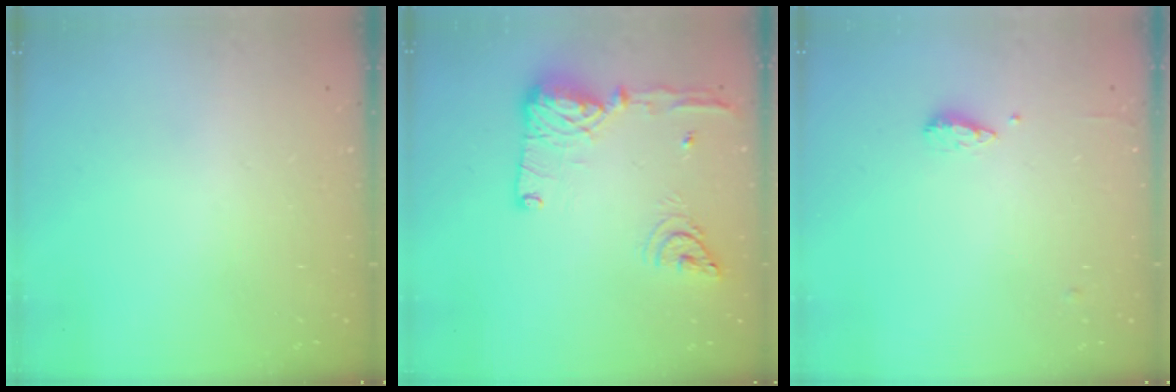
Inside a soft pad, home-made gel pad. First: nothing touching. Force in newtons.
{"total": 16.7, "press": 16.5, "slide": 2.8}
{"total": 6.1, "press": 6.0, "slide": 0.7}